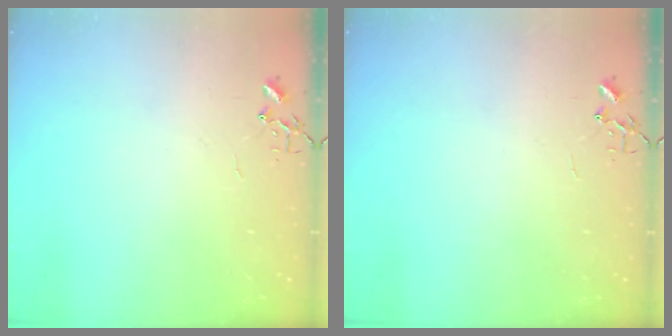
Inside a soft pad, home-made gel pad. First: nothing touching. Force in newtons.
{"total": 0.0}